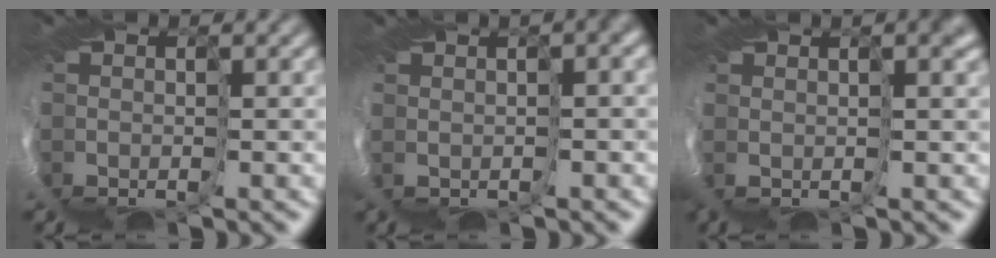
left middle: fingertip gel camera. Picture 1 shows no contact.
{"total": 4.6, "force": [0.6, 1.6, 4.3], "torque": [-0.066, 0.016, 0.037]}
{"total": 5.2, "force": [2.1, 0.5, 4.7], "torque": [-0.061, 0.009, 0.069]}